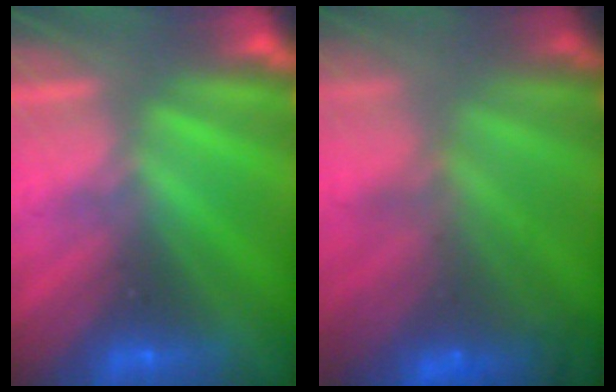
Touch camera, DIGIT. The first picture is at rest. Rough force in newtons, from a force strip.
{"total": 11.0}